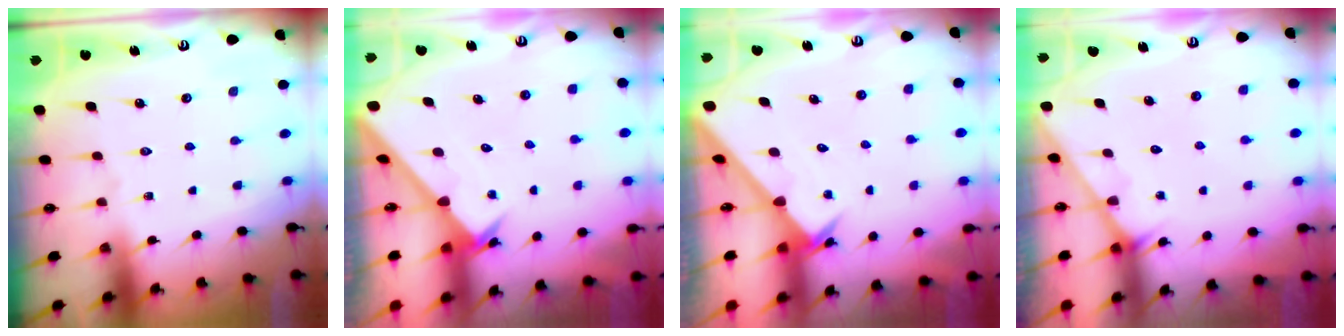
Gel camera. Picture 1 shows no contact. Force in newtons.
{"total": 2.4, "press": 2.4, "slide": 0.2}
{"total": 2.5, "press": 2.5, "slide": 0.2}
{"total": 2.1, "press": 2.1, "slide": 0.2}